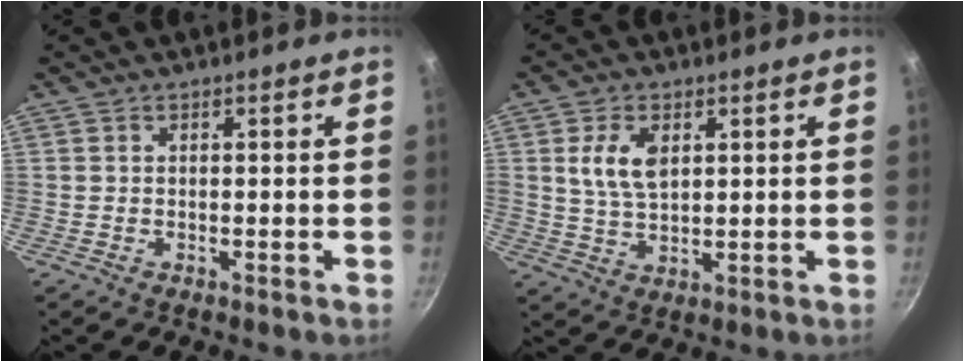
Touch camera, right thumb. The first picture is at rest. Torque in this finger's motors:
{"motor_torque": [-0.49, 0.82, 0.48, 0.48, 0.08]}